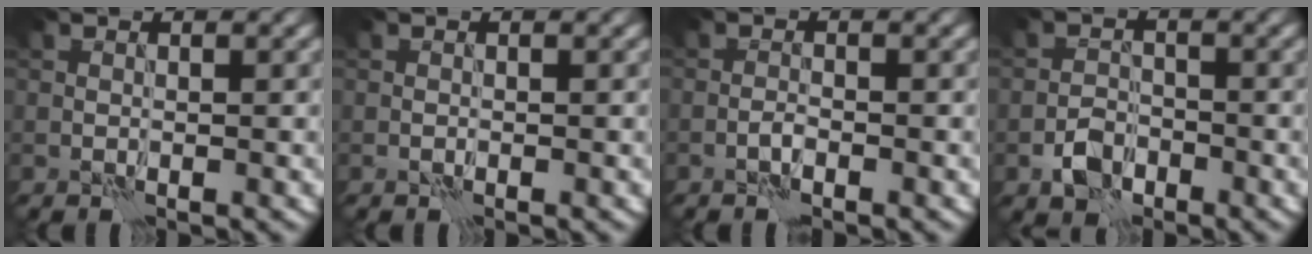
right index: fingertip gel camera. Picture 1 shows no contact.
{"total": 0.0}
{"total": 0.8, "force": [-0.5, 0.1, 0.5], "torque": [-0.012, 0.004, -0.014]}
{"total": 2.8, "force": [-1.6, 1.9, 1.3], "torque": [-0.019, 0.006, -0.034]}